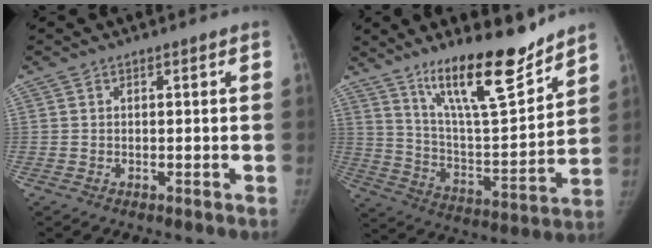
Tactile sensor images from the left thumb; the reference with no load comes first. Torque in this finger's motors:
{"motor_torque": [1.06, -0.63, 1.35, -1.44, 0.42]}